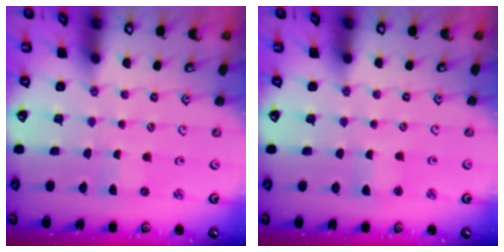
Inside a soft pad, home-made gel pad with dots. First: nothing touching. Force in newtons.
{"total": 1.8, "press": 1.7, "slide": 0.4}